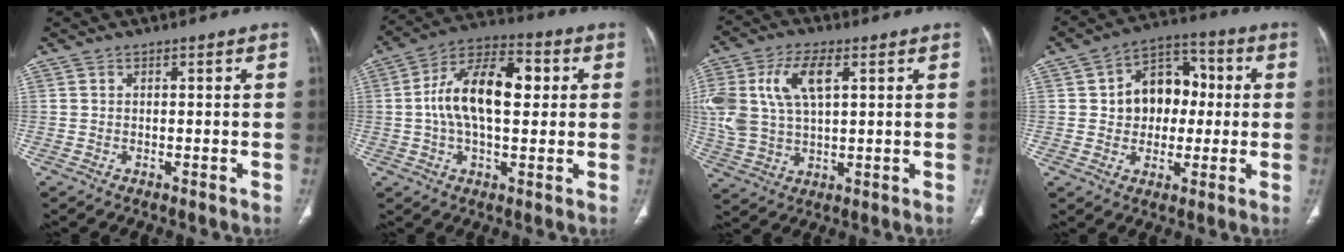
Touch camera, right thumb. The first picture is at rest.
{"total": 15.7, "force": [1.8, 8.2, 13.3], "torque": [-0.224, 0.027, 0.023]}
{"total": 15.2, "force": [4.4, 8.2, 12.0], "torque": [-0.264, 0.006, 0.087]}
{"total": 12.4, "force": [1.0, 9.6, 7.9], "torque": [-0.070, 0.026, 0.010]}